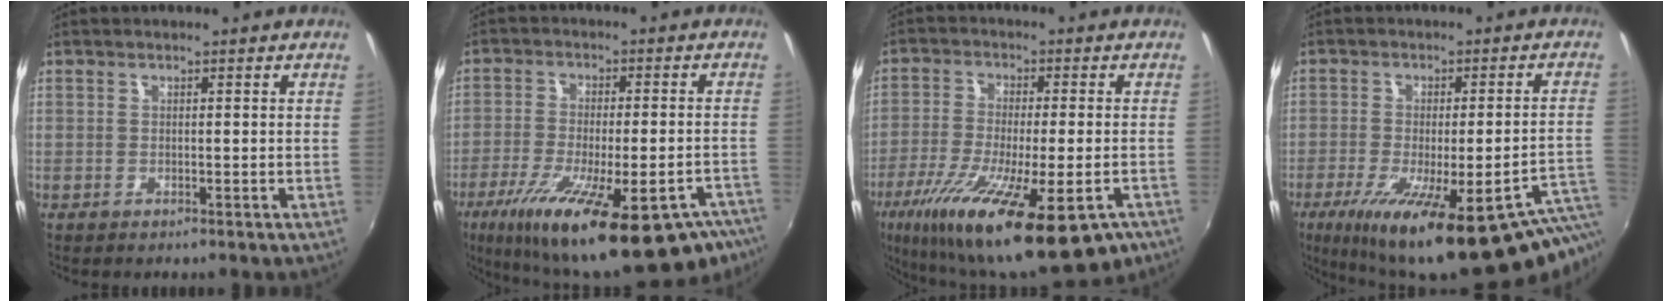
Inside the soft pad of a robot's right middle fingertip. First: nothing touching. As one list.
[{"total": 27.4, "force": [-19.2, 7.5, 18.0], "torque": [-0.310, -0.067, -0.272]}, {"total": 22.2, "force": [-14.4, 5.2, 16.1], "torque": [-0.300, -0.079, -0.232]}, {"total": 24.8, "force": [-15.2, 4.6, 19.0], "torque": [-0.266, -0.065, -0.205]}]